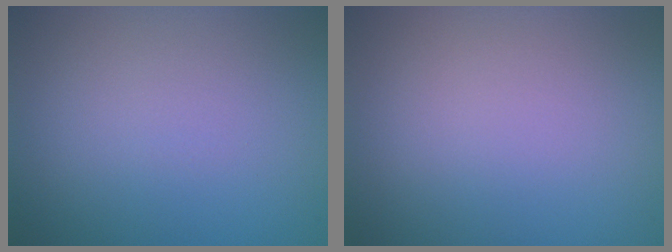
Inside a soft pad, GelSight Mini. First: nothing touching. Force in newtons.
{"total": 0.0}